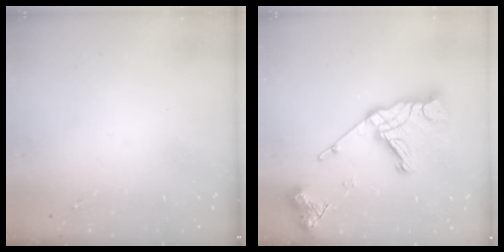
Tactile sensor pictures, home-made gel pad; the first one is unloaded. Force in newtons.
{"total": 18.6, "press": 18.5, "slide": 1.4}